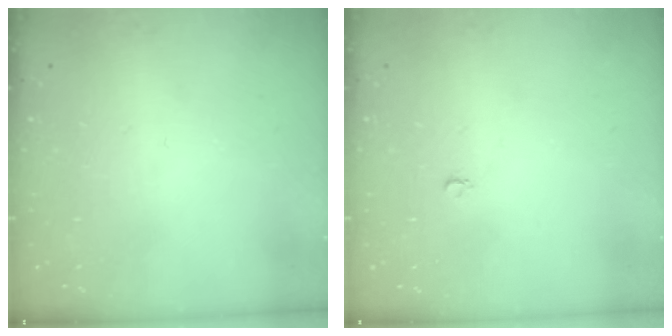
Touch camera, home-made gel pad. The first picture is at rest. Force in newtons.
{"total": 2.6, "press": 2.6, "slide": 0.3}